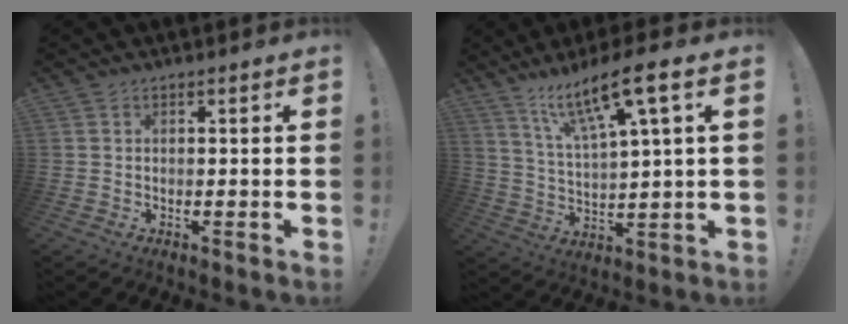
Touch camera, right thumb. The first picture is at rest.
{"total": 14.0, "force": [8.4, 2.5, 11.0], "torque": [-0.193, -0.041, 0.132]}